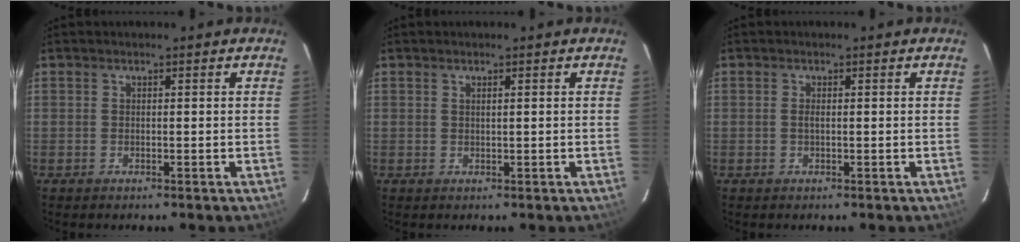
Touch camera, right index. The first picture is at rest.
{"total": 0.6, "force": [0.3, -0.1, 0.5], "torque": [-0.010, 0.003, 0.006]}
{"total": 0.8, "force": [-0.1, 0.0, 0.8], "torque": [-0.016, 0.001, -0.003]}